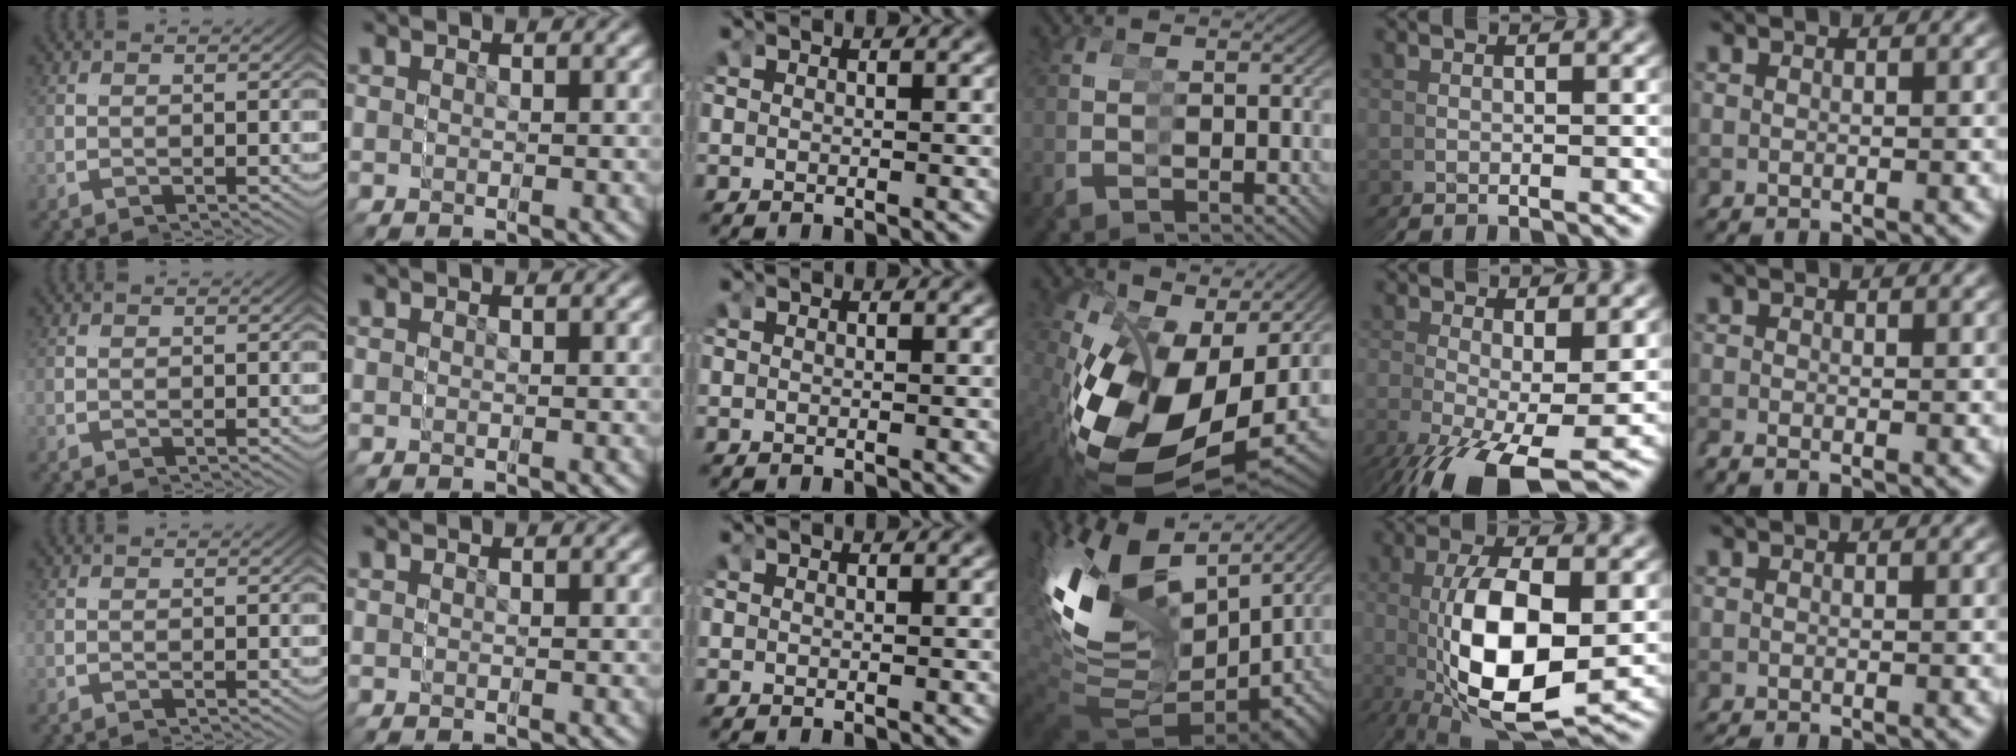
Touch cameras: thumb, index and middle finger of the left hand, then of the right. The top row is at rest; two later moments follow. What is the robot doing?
{"motion": "grasp_and_lifting", "object": "markers"}